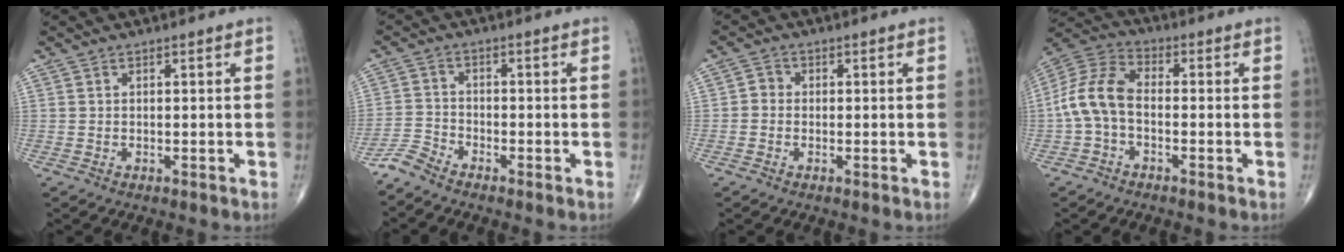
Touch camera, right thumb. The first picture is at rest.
{"total": 3.4, "force": [-3.3, 0.6, 0.6], "torque": [-0.014, -0.002, -0.077]}
{"total": 1.9, "force": [-0.4, 1.7, 0.8], "torque": [-0.001, 0.006, -0.015]}
{"total": 9.9, "force": [-1.6, 5.9, 7.8], "torque": [-0.161, 0.032, -0.043]}